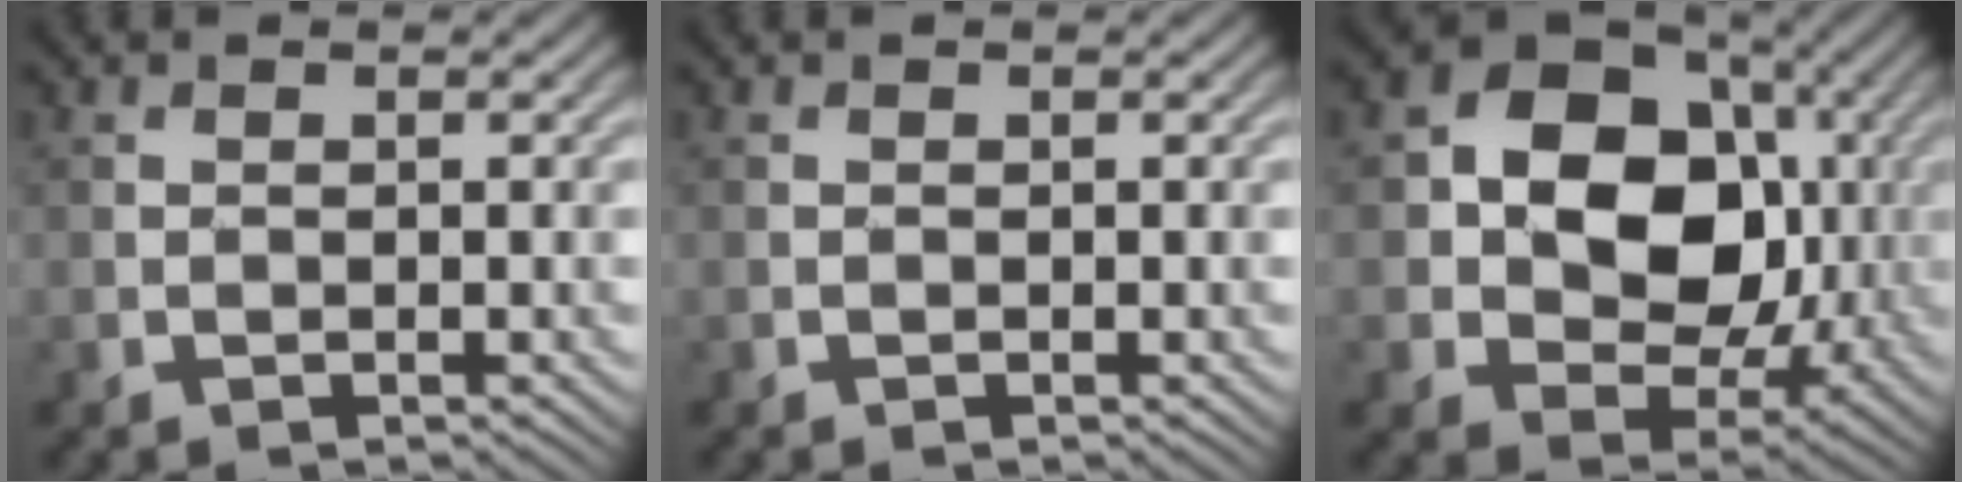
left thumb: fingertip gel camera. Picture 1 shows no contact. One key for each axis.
{"total": 0.0}
{"total": 13.6, "fx": 1.3, "fy": 10.4, "fz": 8.7, "tx": -0.150, "ty": 0.001, "tz": 0.016}